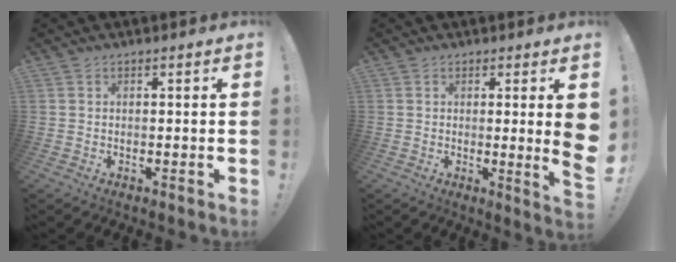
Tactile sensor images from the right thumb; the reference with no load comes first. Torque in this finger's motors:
{"motor_torque": [-0.28, 0.29, 0.87, -0.06, 0.01]}